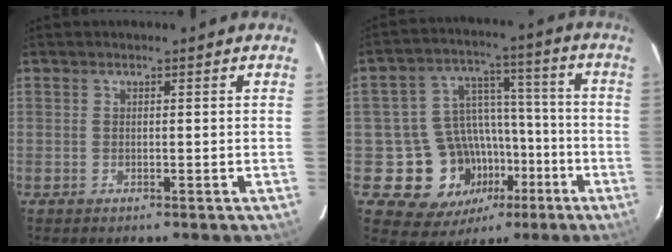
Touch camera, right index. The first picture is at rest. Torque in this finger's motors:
{"motor_torque": [0.59, -0.51, -0.05, -0.13]}